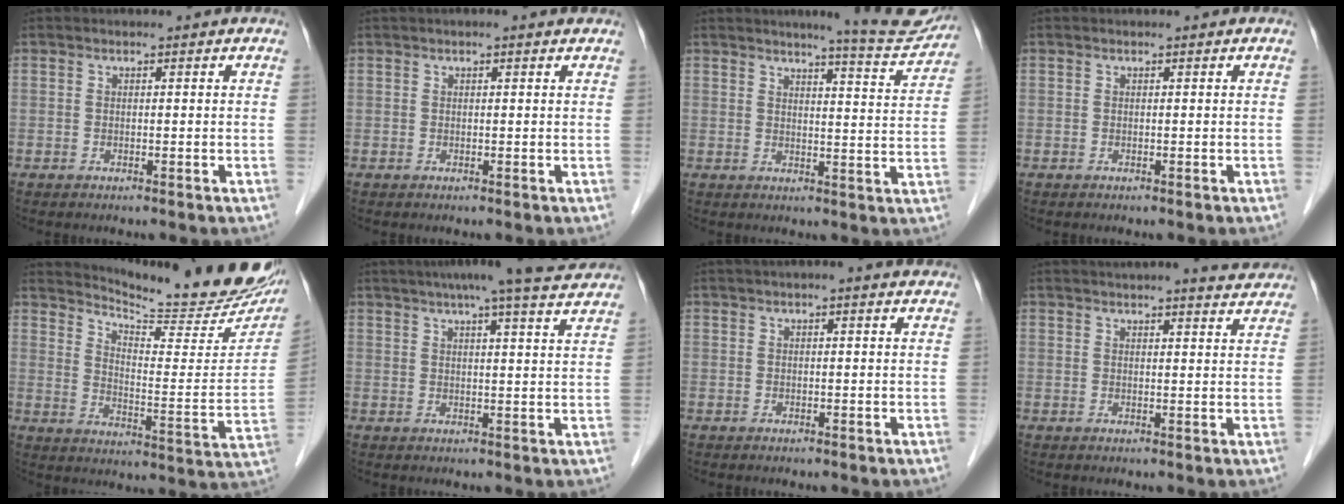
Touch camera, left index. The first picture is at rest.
{"total": 1.2, "force": [0.8, 0.2, 0.9], "torque": [-0.015, 0.017, 0.010]}
{"total": 7.9, "force": [7.5, 0.1, 2.5], "torque": [-0.034, -0.027, 0.083]}
{"total": 0.0}
{"total": 19.8, "force": [18.4, 1.5, 7.2], "torque": [-0.109, -0.090, 0.235]}
{"total": 13.6, "force": [11.7, 0.0, 6.8], "torque": [-0.109, 0.015, 0.144]}
{"total": 2.8, "force": [2.0, 0.2, 2.0], "torque": [-0.027, 0.024, 0.027]}
{"total": 8.4, "force": [7.8, 0.7, 3.2], "torque": [-0.039, 0.006, 0.081]}